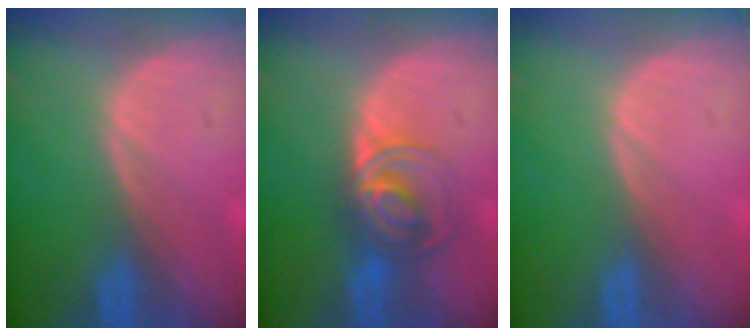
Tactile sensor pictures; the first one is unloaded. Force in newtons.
{"total": 7.2, "press": 6.1, "slide": 3.9}
{"total": 0.0}